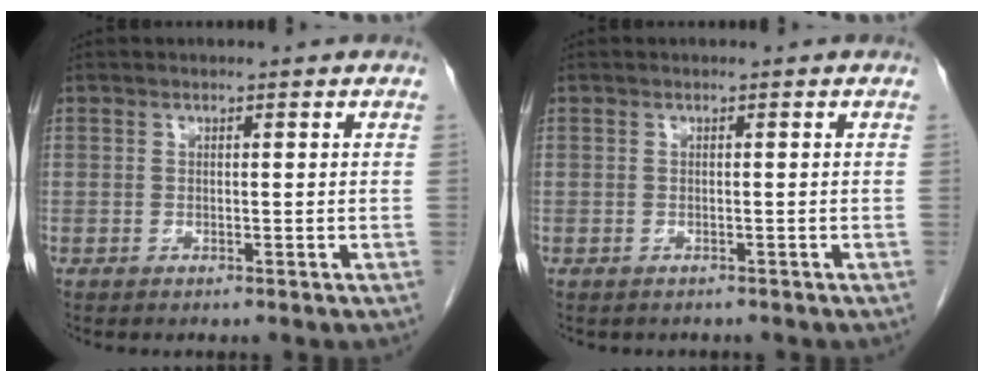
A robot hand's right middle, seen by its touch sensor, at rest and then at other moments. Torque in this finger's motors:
{"motor_torque": [0.02, 0.00, -0.01, -0.01]}